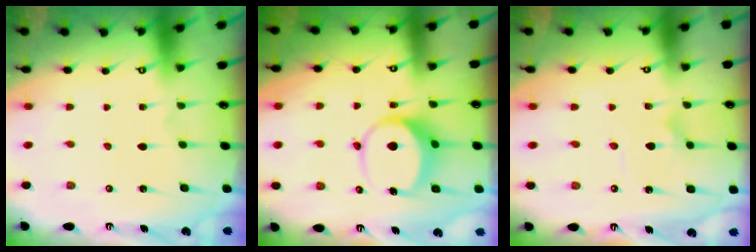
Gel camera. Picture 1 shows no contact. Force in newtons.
{"total": 6.7, "press": 6.6, "slide": 0.8}
{"total": 2.6, "press": 2.6, "slide": 0.1}